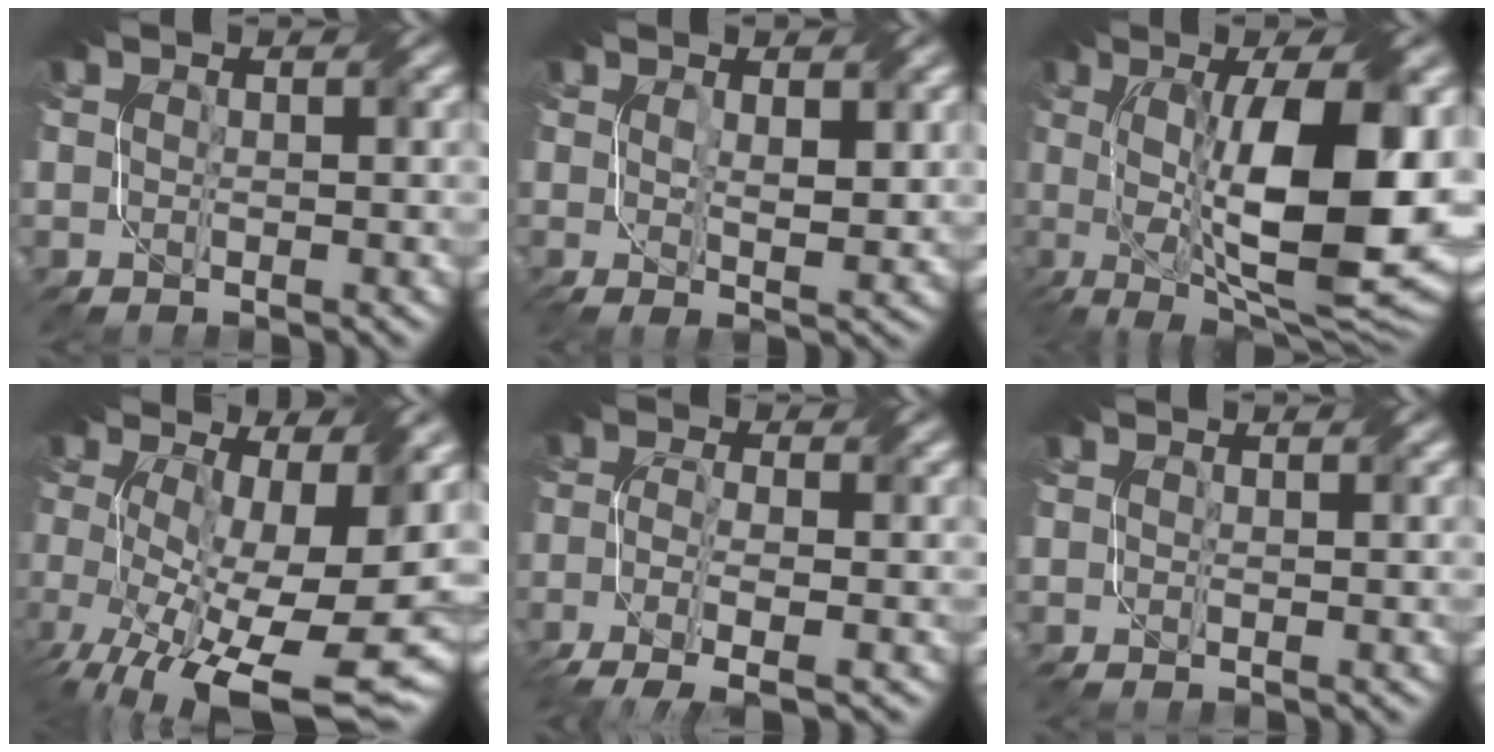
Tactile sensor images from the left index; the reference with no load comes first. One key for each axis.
{"total": 2.9, "fx": 0.8, "fy": 0.8, "fz": 2.7, "tx": -0.048, "ty": -0.007, "tz": 0.024}
{"total": 16.7, "fx": 0.3, "fy": 6.5, "fz": 15.4, "tx": -0.211, "ty": -0.001, "tz": 0.016}
{"total": 15.3, "fx": -2.9, "fy": 6.4, "fz": 13.6, "tx": -0.221, "ty": -0.042, "tz": -0.018}
{"total": 4.7, "fx": -2.5, "fy": 1.4, "fz": 3.8, "tx": -0.082, "ty": -0.008, "tz": -0.053}
{"total": 0.0}